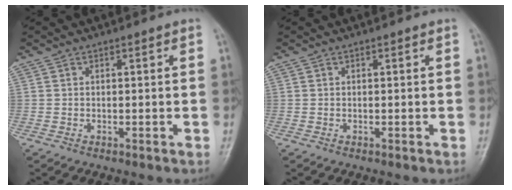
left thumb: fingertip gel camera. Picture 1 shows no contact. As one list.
[{"total": 0.0}]